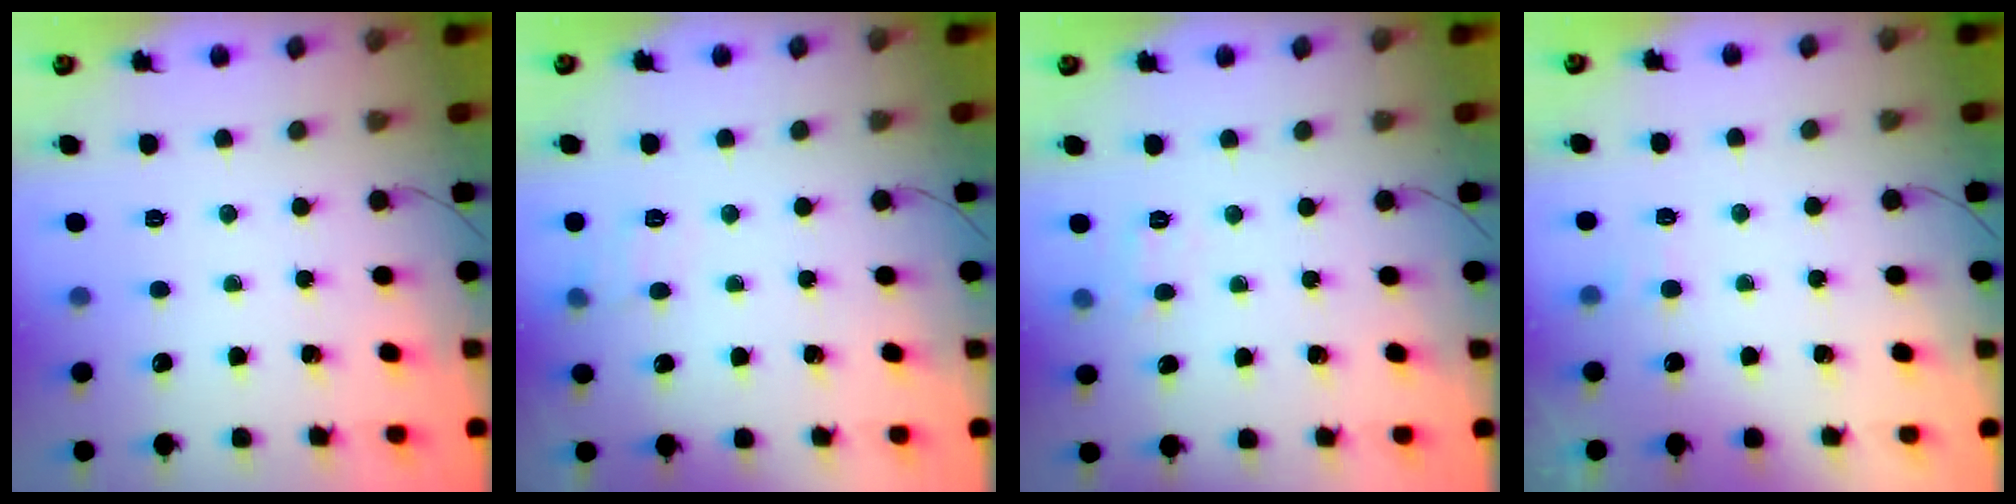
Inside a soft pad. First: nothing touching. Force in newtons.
{"total": 5.2, "press": 4.8, "slide": 1.8}
{"total": 5.1, "press": 4.9, "slide": 1.4}
{"total": 4.3, "press": 4.1, "slide": 1.1}